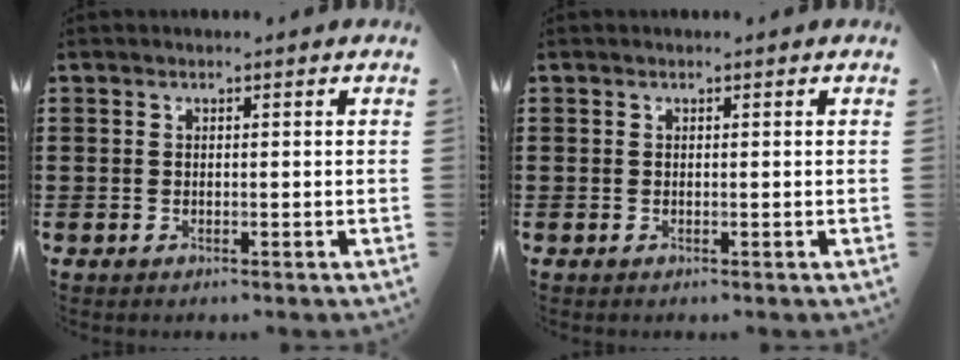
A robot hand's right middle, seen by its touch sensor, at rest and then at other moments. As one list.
[{"total": 0.0}]